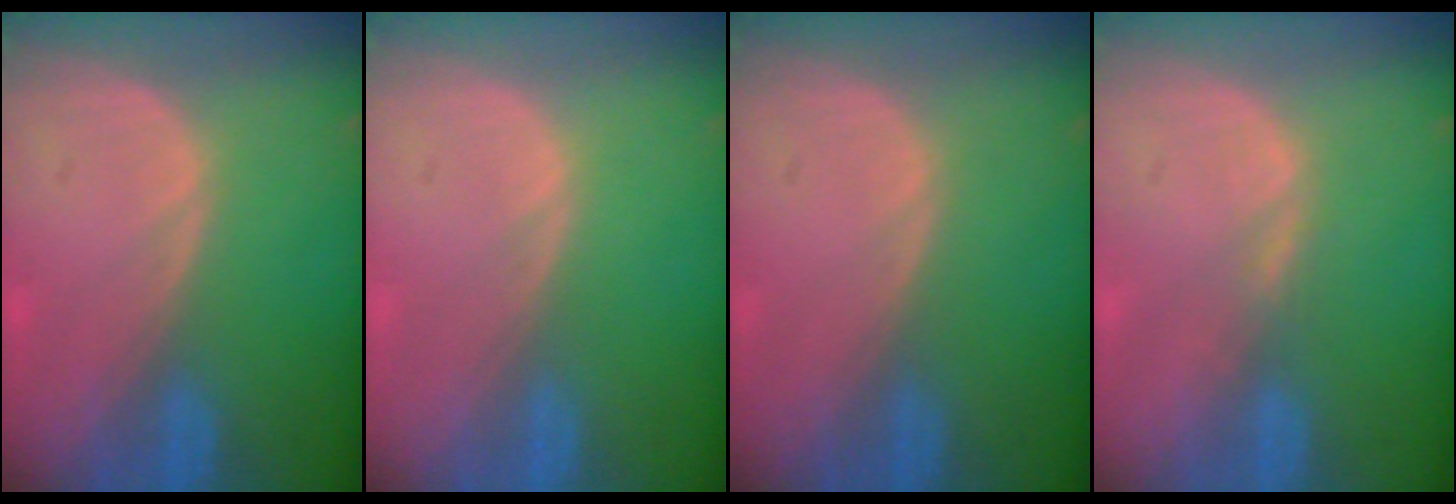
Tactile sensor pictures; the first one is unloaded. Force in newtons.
{"total": 0.0}
{"total": 0.0}
{"total": 1.1, "press": 1.1, "slide": 0.2}